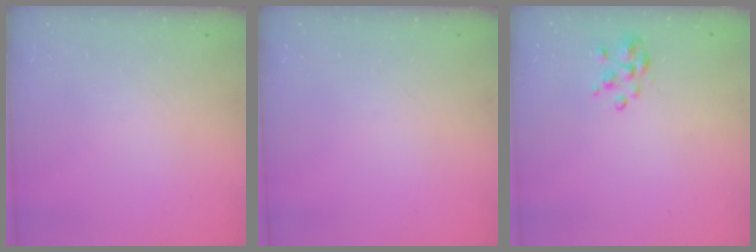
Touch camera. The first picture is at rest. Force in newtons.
{"total": 0.0}
{"total": 3.0, "press": 2.9, "slide": 1.1}